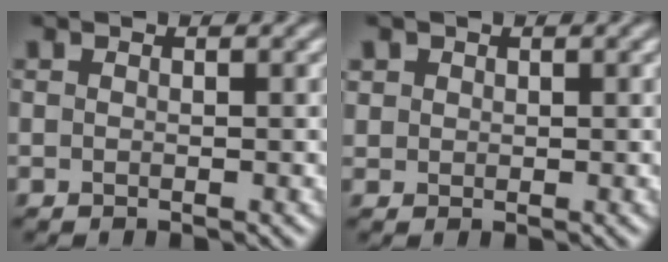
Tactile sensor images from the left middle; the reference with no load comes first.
{"total": 1.1, "force": [0.7, 0.8, -0.3], "torque": [0.005, 0.001, 0.010]}